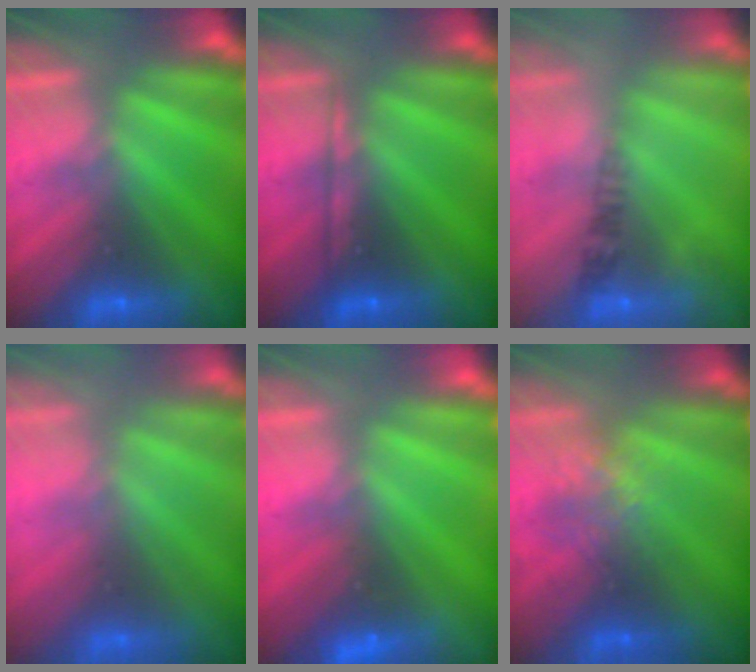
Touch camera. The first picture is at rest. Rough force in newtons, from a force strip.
{"total": 2.1}
{"total": 2.5}
{"total": 3.1}
{"total": 2.3}
{"total": 2.8}